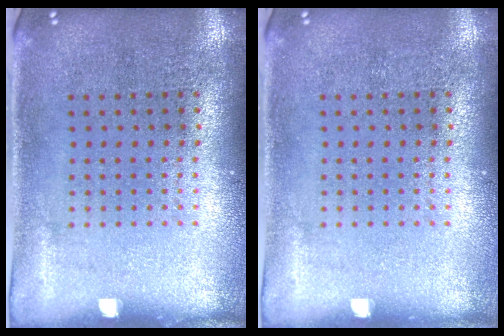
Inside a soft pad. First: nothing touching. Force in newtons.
{"total": 0.0}